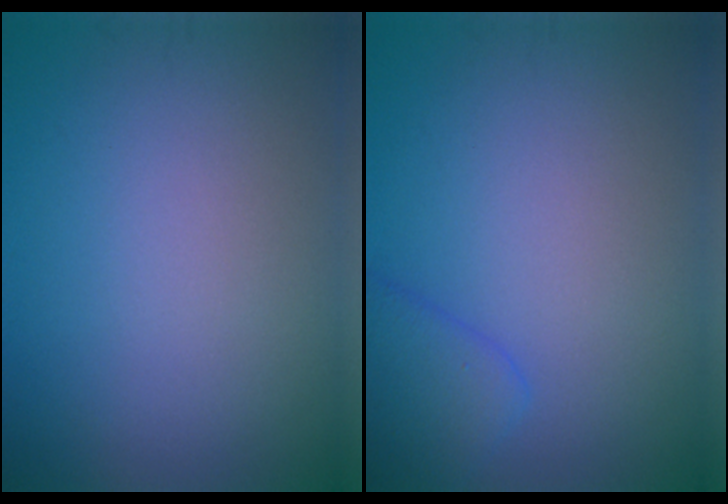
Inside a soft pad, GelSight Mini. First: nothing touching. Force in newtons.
{"total": 2.5, "press": 2.5, "slide": 0.2}